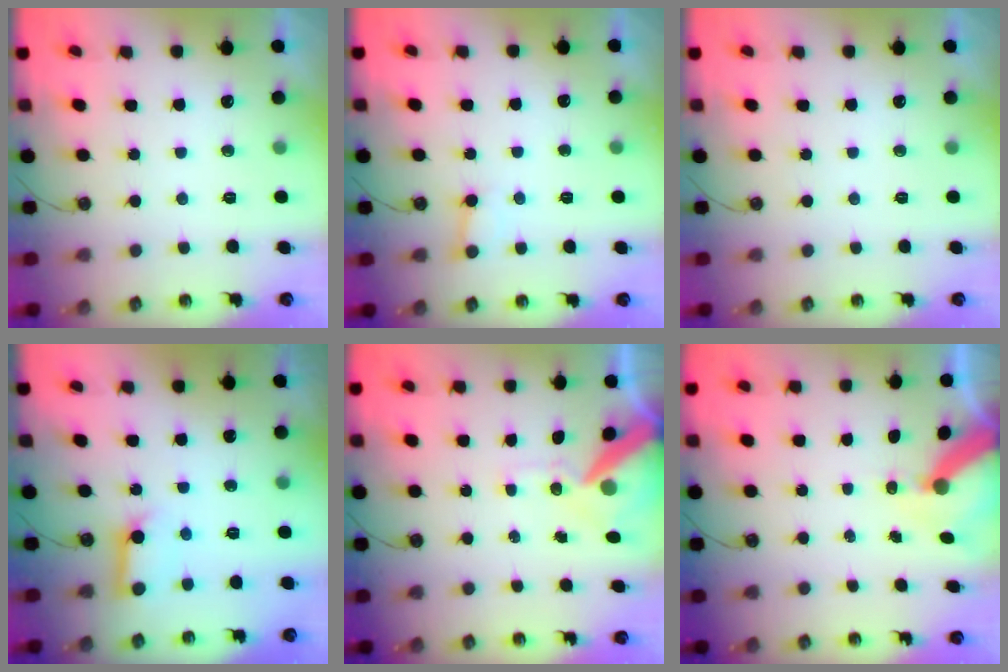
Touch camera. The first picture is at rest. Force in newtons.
{"total": 4.0, "press": 4.0, "slide": 0.4}
{"total": 0.0}
{"total": 8.5, "press": 8.5, "slide": 0.8}
{"total": 12.8, "press": 12.6, "slide": 1.7}
{"total": 8.2, "press": 8.1, "slide": 0.9}